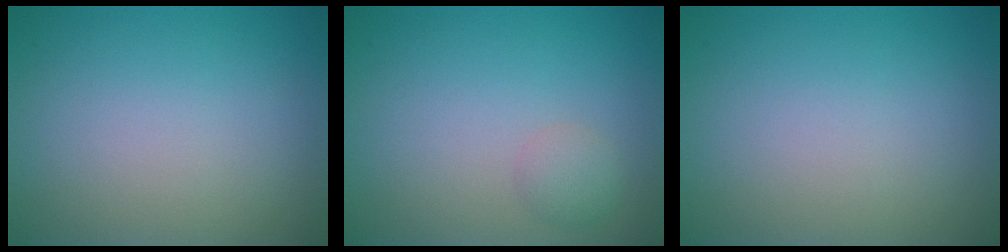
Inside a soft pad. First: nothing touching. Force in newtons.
{"total": 1.4, "press": 1.4, "slide": 0.0}
{"total": 0.0}